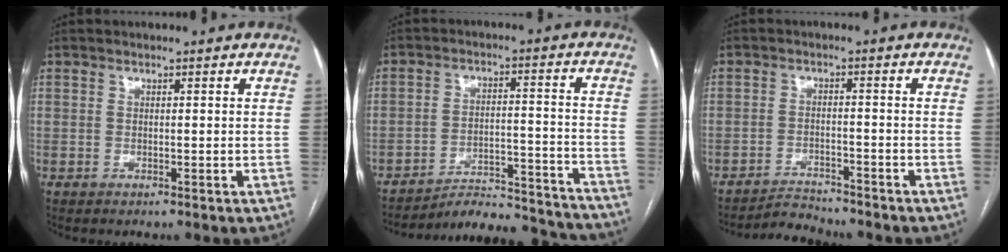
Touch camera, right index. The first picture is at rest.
{"total": 20.4, "force": [-19.8, 2.1, 4.4], "torque": [-0.048, 0.010, -0.268]}
{"total": 4.4, "force": [-4.4, 0.0, 0.0], "torque": [-0.002, -0.014, -0.074]}